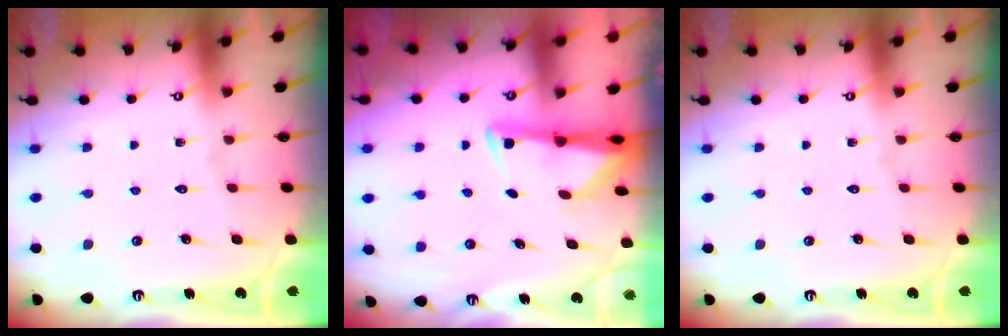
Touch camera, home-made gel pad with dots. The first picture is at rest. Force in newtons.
{"total": 3.0, "press": 2.9, "slide": 0.6}
{"total": 0.0}